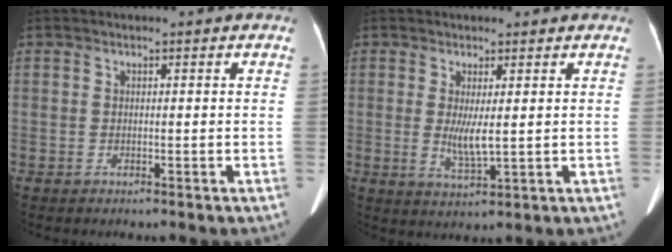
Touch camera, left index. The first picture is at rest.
{"total": 3.8, "force": [0.5, 0.6, 3.7], "torque": [-0.074, -0.013, 0.016]}